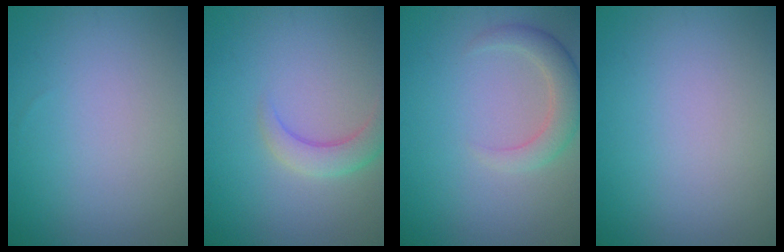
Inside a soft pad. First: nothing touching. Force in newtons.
{"total": 2.7, "press": 2.7, "slide": 0.3}
{"total": 3.1, "press": 3.0, "slide": 0.3}
{"total": 0.0}